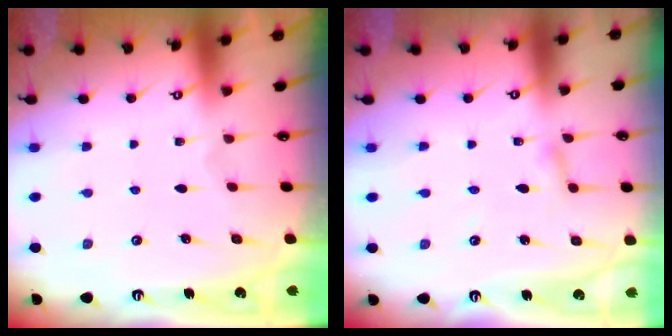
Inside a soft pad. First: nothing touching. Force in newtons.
{"total": 2.0, "press": 2.0, "slide": 0.2}